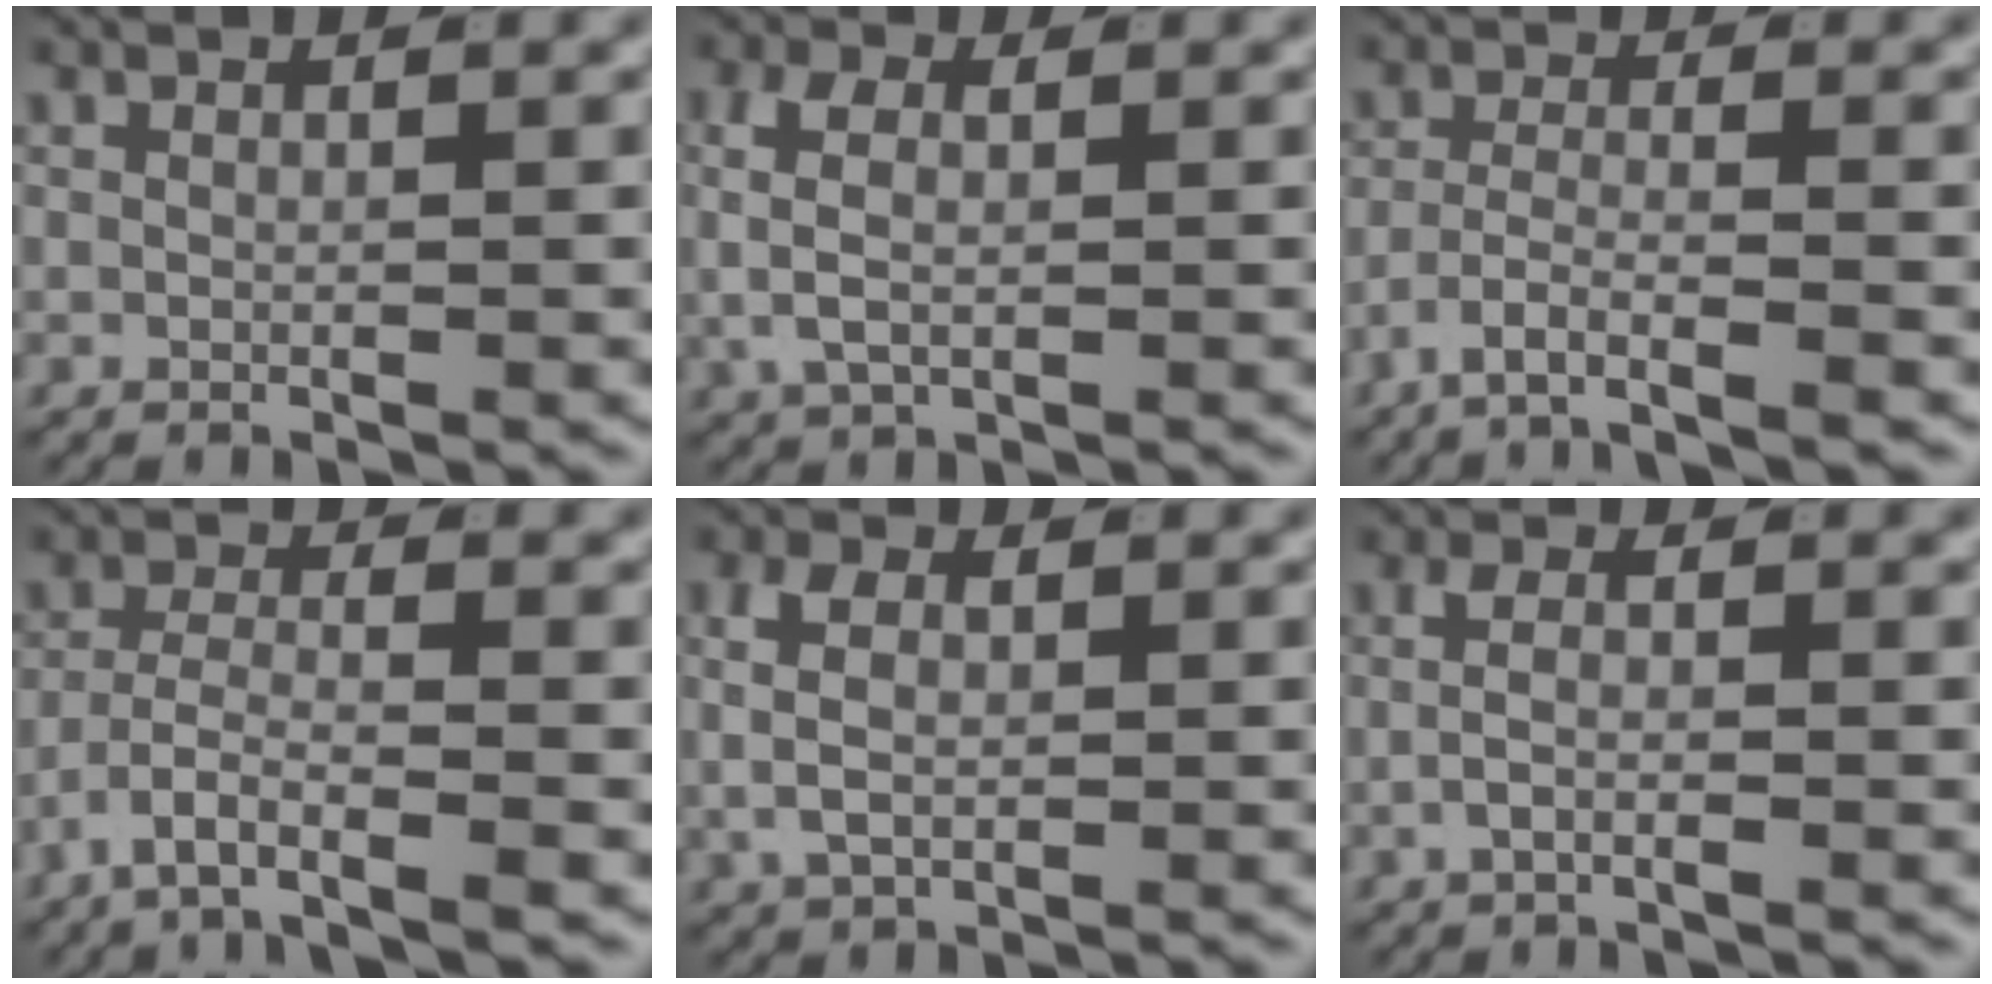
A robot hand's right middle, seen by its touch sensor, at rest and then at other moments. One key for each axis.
{"total": 3.8, "fx": 0.3, "fy": 2.2, "fz": 3.1, "tx": -0.077, "ty": -0.006, "tz": 0.008}
{"total": 4.8, "fx": -3.8, "fy": 0.8, "fz": 2.9, "tx": -0.054, "ty": -0.017, "tz": -0.059}
{"total": 4.7, "fx": -3.3, "fy": 1.1, "fz": 3.1, "tx": -0.069, "ty": -0.018, "tz": -0.051}
{"total": 3.5, "fx": 0.3, "fy": 2.3, "fz": 2.6, "tx": -0.058, "ty": -0.004, "tz": 0.008}
{"total": 2.4, "fx": -0.8, "fy": 0.5, "fz": 2.2, "tx": -0.042, "ty": -0.004, "tz": -0.014}